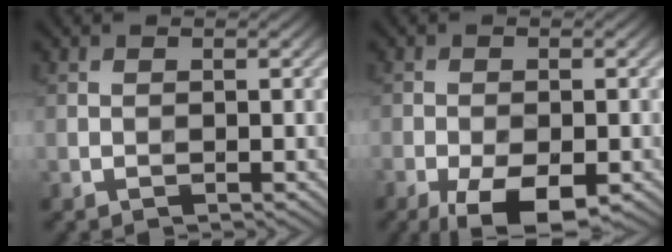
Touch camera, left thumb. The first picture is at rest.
{"total": 7.9, "force": [-4.5, 3.0, 5.8], "torque": [-0.104, -0.017, -0.069]}